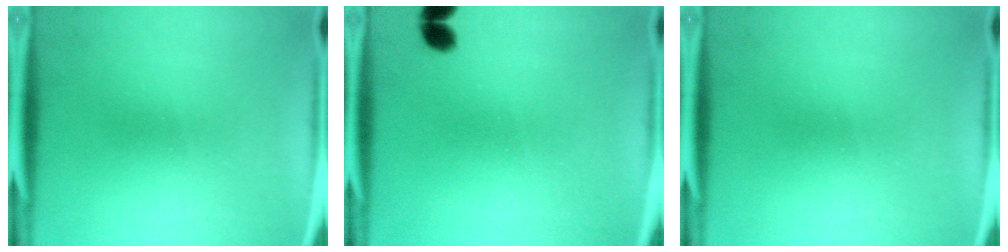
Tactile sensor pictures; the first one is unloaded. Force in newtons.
{"total": 2.3}
{"total": 0.0}